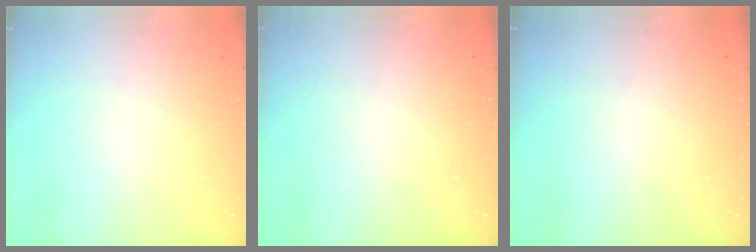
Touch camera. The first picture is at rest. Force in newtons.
{"total": 0.0}
{"total": 0.0}